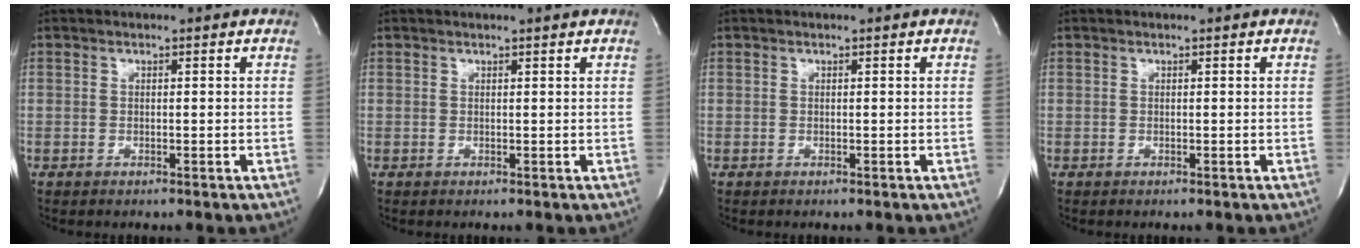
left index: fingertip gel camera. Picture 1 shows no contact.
{"total": 1.4, "force": [1.3, -0.3, 0.4], "torque": [-0.015, 0.002, 0.019]}
{"total": 0.0}
{"total": 0.0}